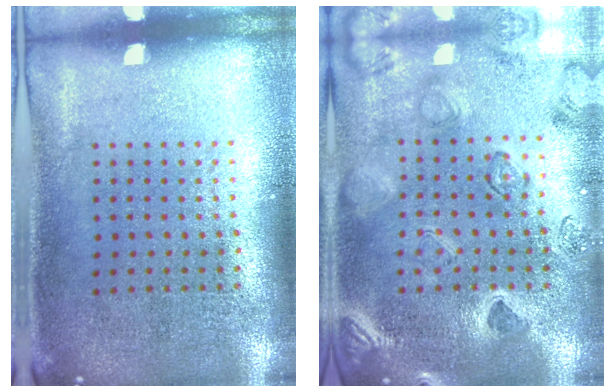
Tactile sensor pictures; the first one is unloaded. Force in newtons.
{"total": 2.4, "press": 2.3, "slide": 0.7}